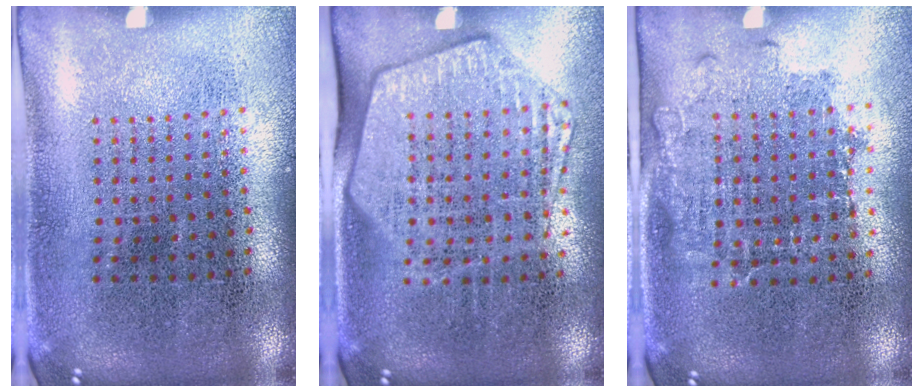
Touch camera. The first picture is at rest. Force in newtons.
{"total": 1.9, "press": 1.7, "slide": 0.9}
{"total": 1.3, "press": 1.1, "slide": 0.7}